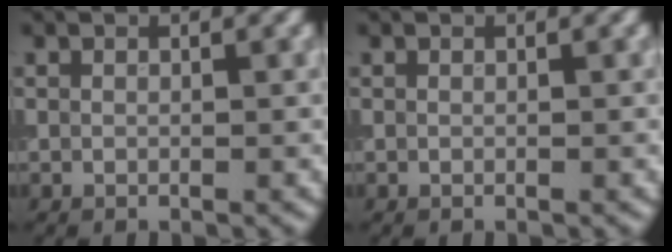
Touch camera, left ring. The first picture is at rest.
{"total": 0.0}